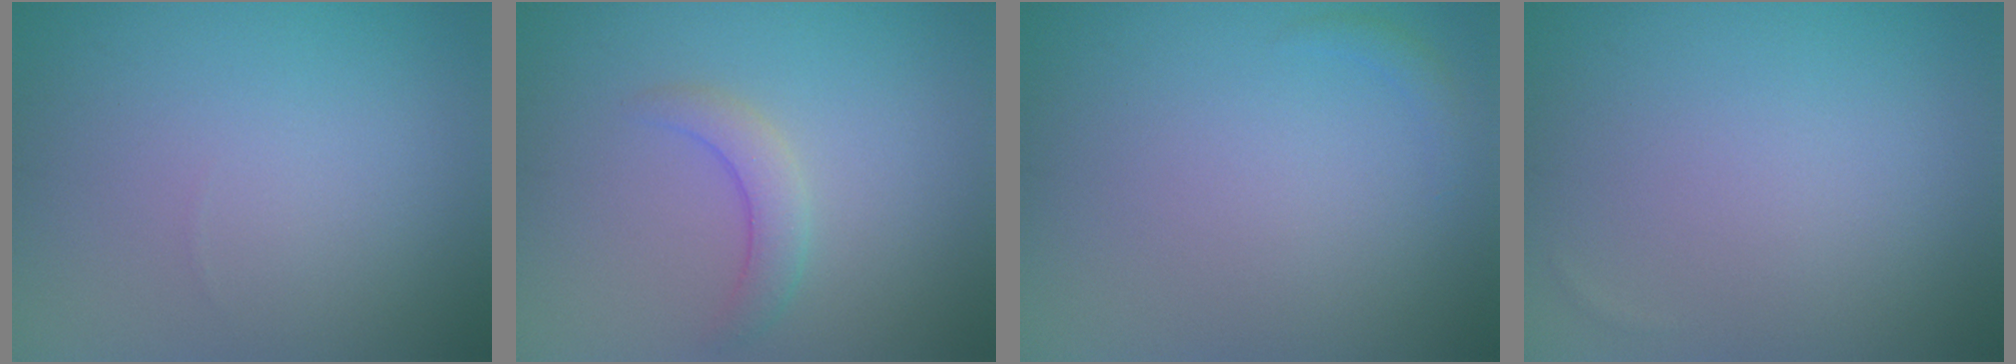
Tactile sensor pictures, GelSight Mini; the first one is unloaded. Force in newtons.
{"total": 2.2, "press": 2.2, "slide": 0.2}
{"total": 0.7, "press": 0.7, "slide": 0.1}
{"total": 0.0}